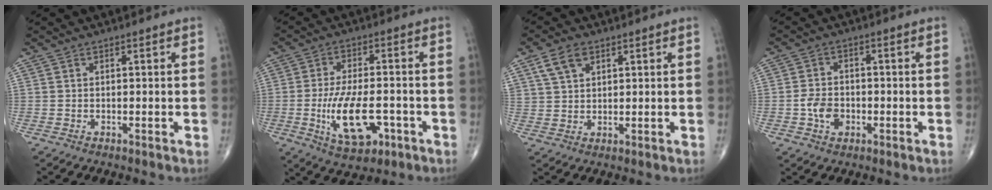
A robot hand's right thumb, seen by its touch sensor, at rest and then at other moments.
{"total": 12.3, "force": [-3.6, 5.8, 10.2], "torque": [-0.171, 0.007, -0.052]}
{"total": 5.6, "force": [3.0, 3.4, 3.3], "torque": [-0.055, -0.007, 0.062]}
{"total": 5.1, "force": [-1.4, 3.8, 3.2], "torque": [-0.047, 0.008, -0.027]}